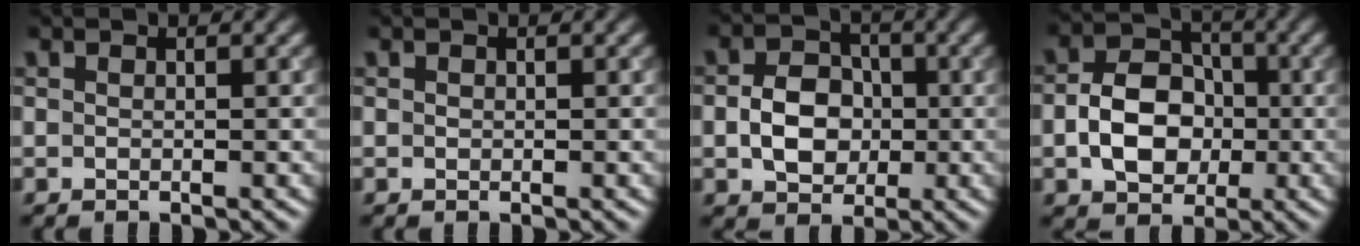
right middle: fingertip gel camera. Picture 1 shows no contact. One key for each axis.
{"total": 0.0}
{"total": 4.6, "fx": -0.6, "fy": 3.6, "fz": 2.8, "tx": -0.049, "ty": 0.001, "tz": -0.012}
{"total": 6.1, "fx": -1.1, "fy": 4.6, "fz": 3.9, "tx": -0.068, "ty": 0.002, "tz": -0.021}